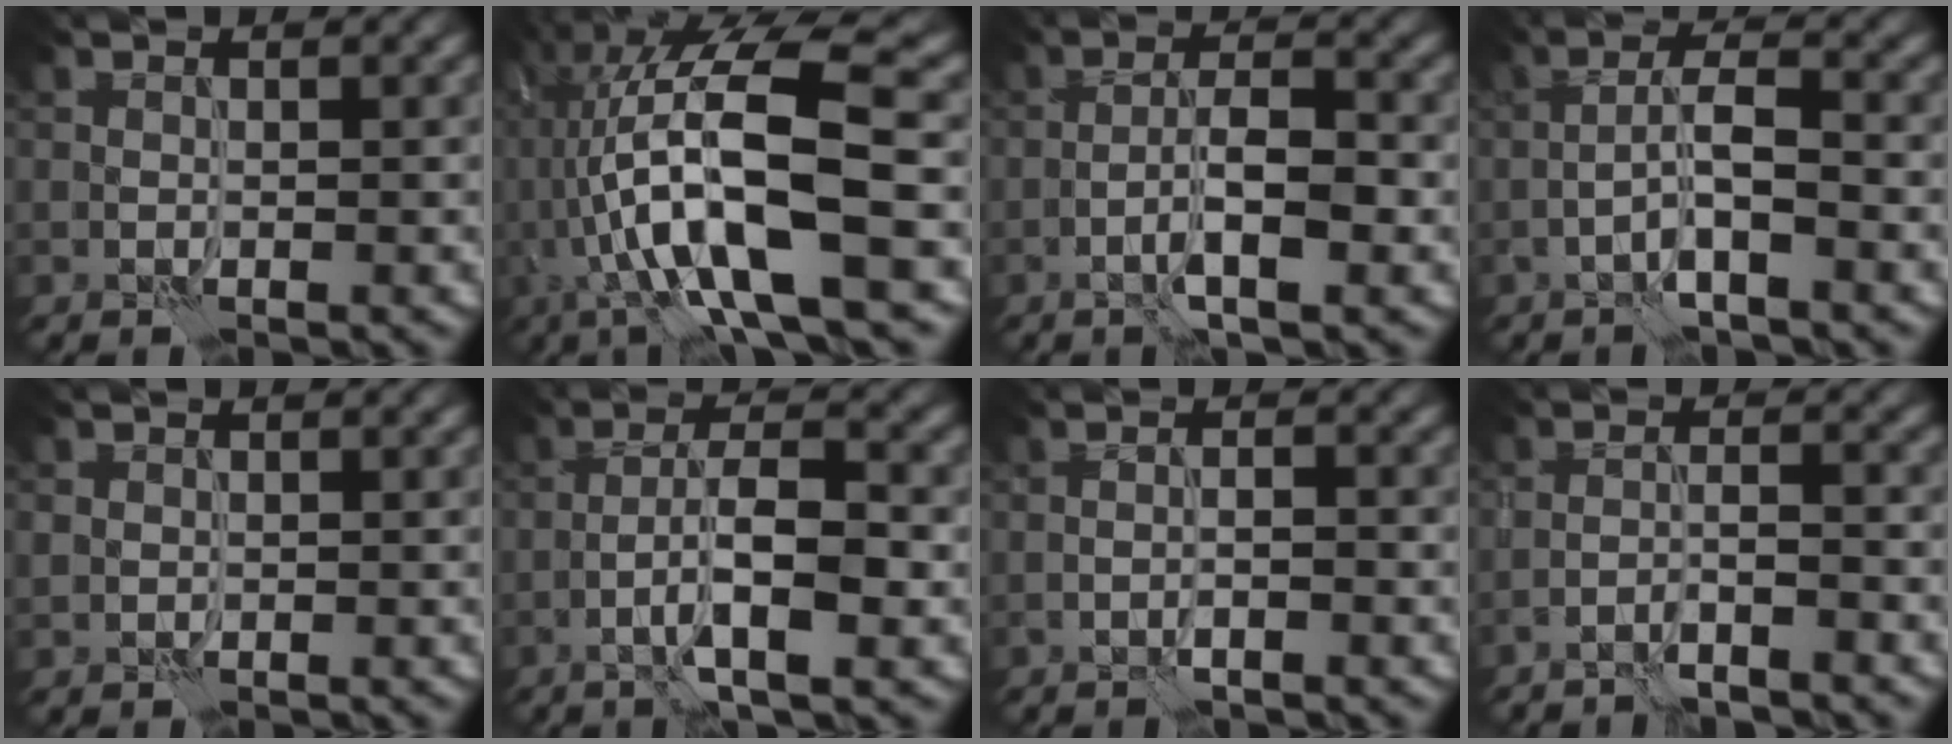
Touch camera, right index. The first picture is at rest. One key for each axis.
{"total": 16.7, "fx": -1.0, "fy": 4.8, "fz": 15.9, "tx": -0.281, "ty": 0.029, "tz": -0.003}
{"total": 4.5, "fx": -1.7, "fy": 1.0, "fz": 4.1, "tx": -0.073, "ty": 0.010, "tz": -0.035}
{"total": 3.6, "fx": -1.5, "fy": 0.5, "fz": 3.2, "tx": -0.061, "ty": 0.014, "tz": -0.036}
{"total": 0.9, "fx": 0.2, "fy": 0.8, "fz": 0.1, "tx": -0.001, "ty": 0.000, "tz": 0.004}
{"total": 5.8, "fx": -1.9, "fy": 1.4, "fz": 5.3, "tx": -0.098, "ty": 0.012, "tz": -0.036}
{"total": 1.5, "fx": -0.7, "fy": 0.3, "fz": 1.3, "tx": -0.013, "ty": 0.005, "tz": -0.019}
{"total": 2.5, "fx": -1.9, "fy": 0.2, "fz": 1.7, "tx": -0.028, "ty": 0.009, "tz": -0.043}